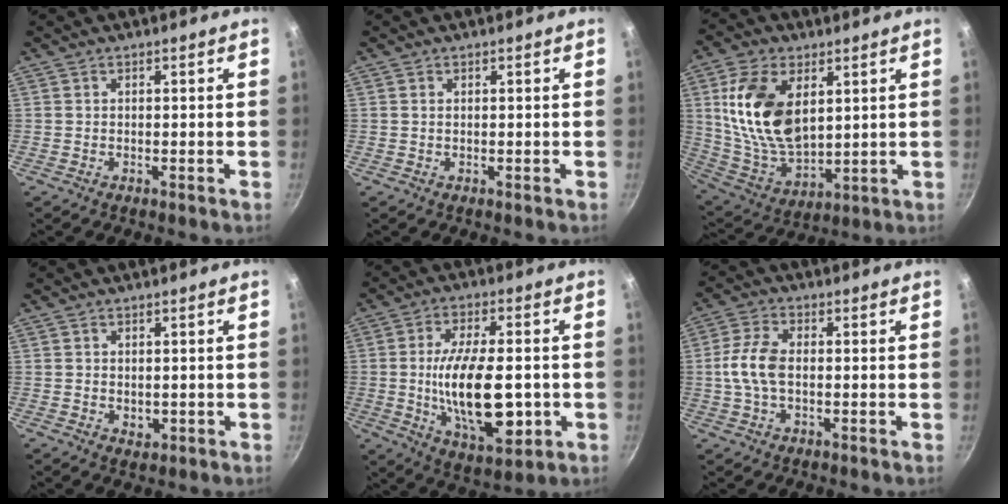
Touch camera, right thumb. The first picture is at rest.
{"total": 0.0}
{"total": 17.8, "force": [4.7, 10.5, 13.7], "torque": [-0.242, -0.028, 0.104]}
{"total": 2.0, "force": [0.0, 1.6, 1.2], "torque": [-0.016, -0.003, 0.003]}
{"total": 19.5, "force": [-1.9, 9.2, 17.1], "torque": [-0.268, -0.007, -0.021]}
{"total": 7.6, "force": [-0.2, 4.2, 6.3], "torque": [-0.133, 0.016, -0.010]}